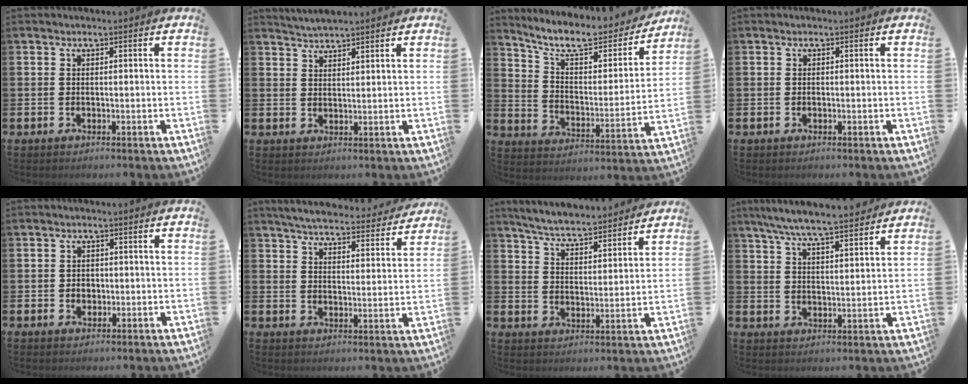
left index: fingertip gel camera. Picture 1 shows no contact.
{"total": 2.6, "force": [2.6, -0.1, 0.0], "torque": [-0.016, -0.006, 0.050]}
{"total": 9.8, "force": [8.5, 2.9, 4.0], "torque": [-0.104, -0.057, 0.144]}
{"total": 0.0}
{"total": 1.7, "force": [-0.1, 1.5, 0.8], "torque": [0.004, 0.001, -0.008]}
{"total": 5.4, "force": [5.2, 0.6, 1.3], "torque": [-0.044, -0.034, 0.088]}
{"total": 5.8, "force": [5.7, 0.3, 1.0], "torque": [-0.048, -0.040, 0.099]}
{"total": 6.7, "force": [6.3, 0.2, 2.3], "torque": [-0.072, -0.031, 0.112]}